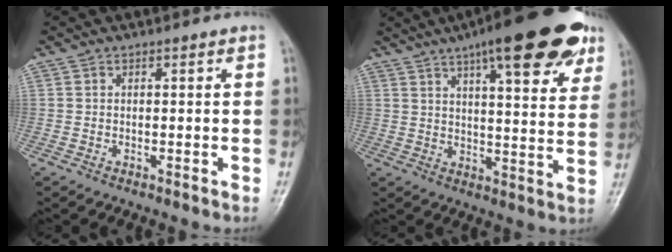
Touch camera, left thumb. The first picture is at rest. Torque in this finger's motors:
{"motor_torque": [1.74, 1.03, 1.90, -0.87, 0.13]}